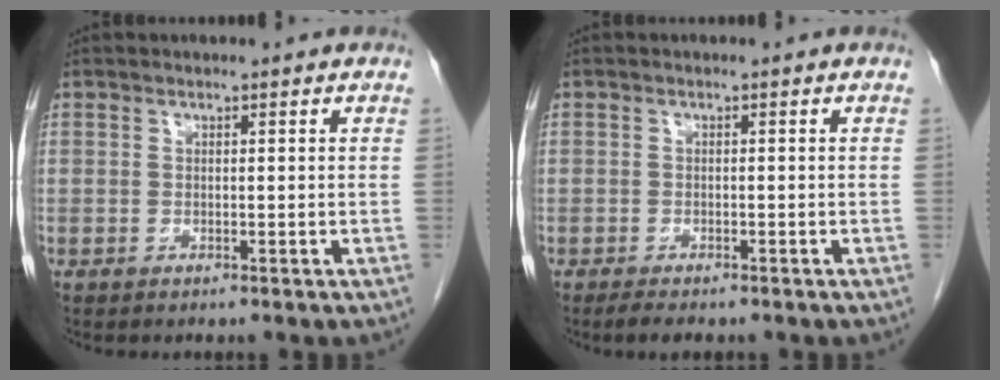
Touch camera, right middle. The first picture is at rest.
{"total": 2.1, "force": [-1.7, 0.7, 1.1], "torque": [-0.024, -0.005, -0.025]}